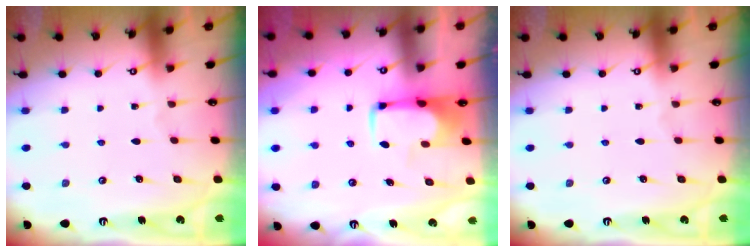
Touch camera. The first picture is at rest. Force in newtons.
{"total": 1.8, "press": 1.7, "slide": 0.5}
{"total": 0.0}